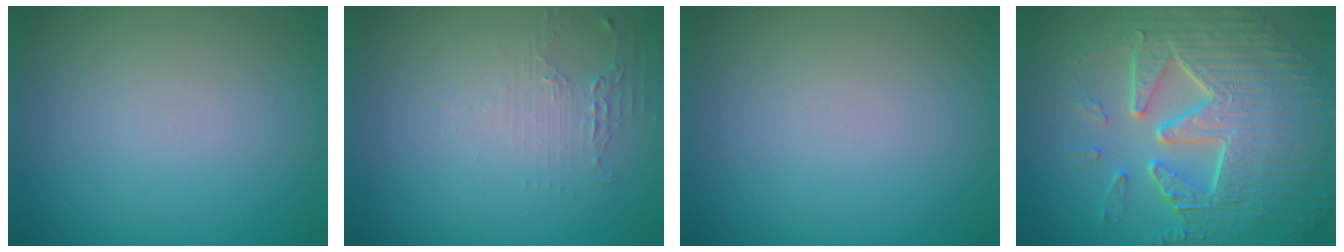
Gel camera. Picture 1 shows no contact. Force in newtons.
{"total": 1.5, "press": 1.5, "slide": 0.4}
{"total": 0.0}
{"total": 9.8, "press": 6.7, "slide": 7.2}